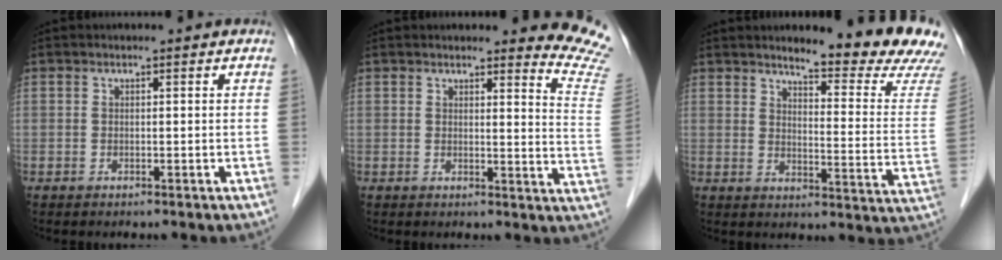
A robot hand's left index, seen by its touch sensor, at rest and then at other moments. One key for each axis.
{"total": 9.9, "fx": 9.9, "fy": -0.2, "fz": 1.2, "tx": 0.014, "ty": -0.102, "tz": 0.071}
{"total": 16.3, "fx": 15.0, "fy": 0.3, "fz": 6.4, "tx": -0.080, "ty": -0.097, "tz": 0.169}